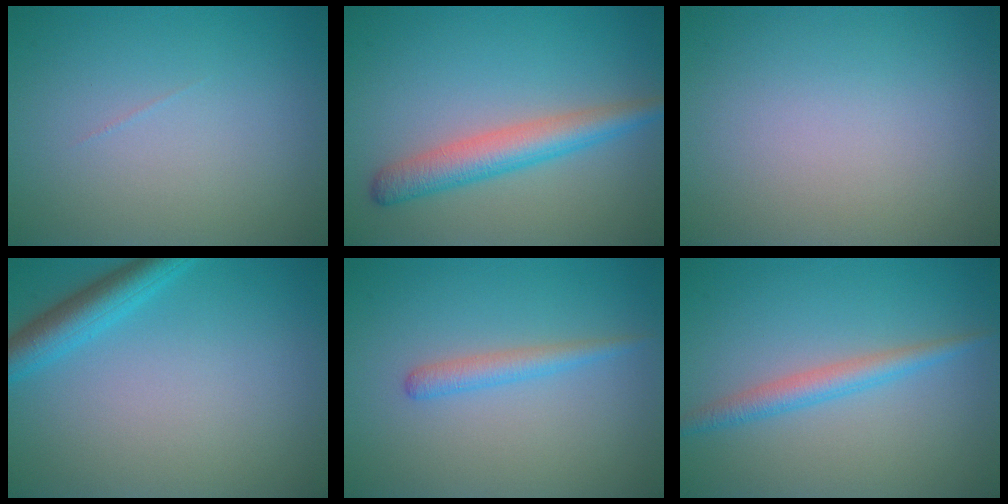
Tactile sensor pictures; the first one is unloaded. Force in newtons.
{"total": 4.1, "press": 4.1, "slide": 0.1}
{"total": 0.0}
{"total": 3.5, "press": 3.5, "slide": 0.2}
{"total": 1.8, "press": 1.8, "slide": 0.1}
{"total": 2.4, "press": 2.4, "slide": 0.0}